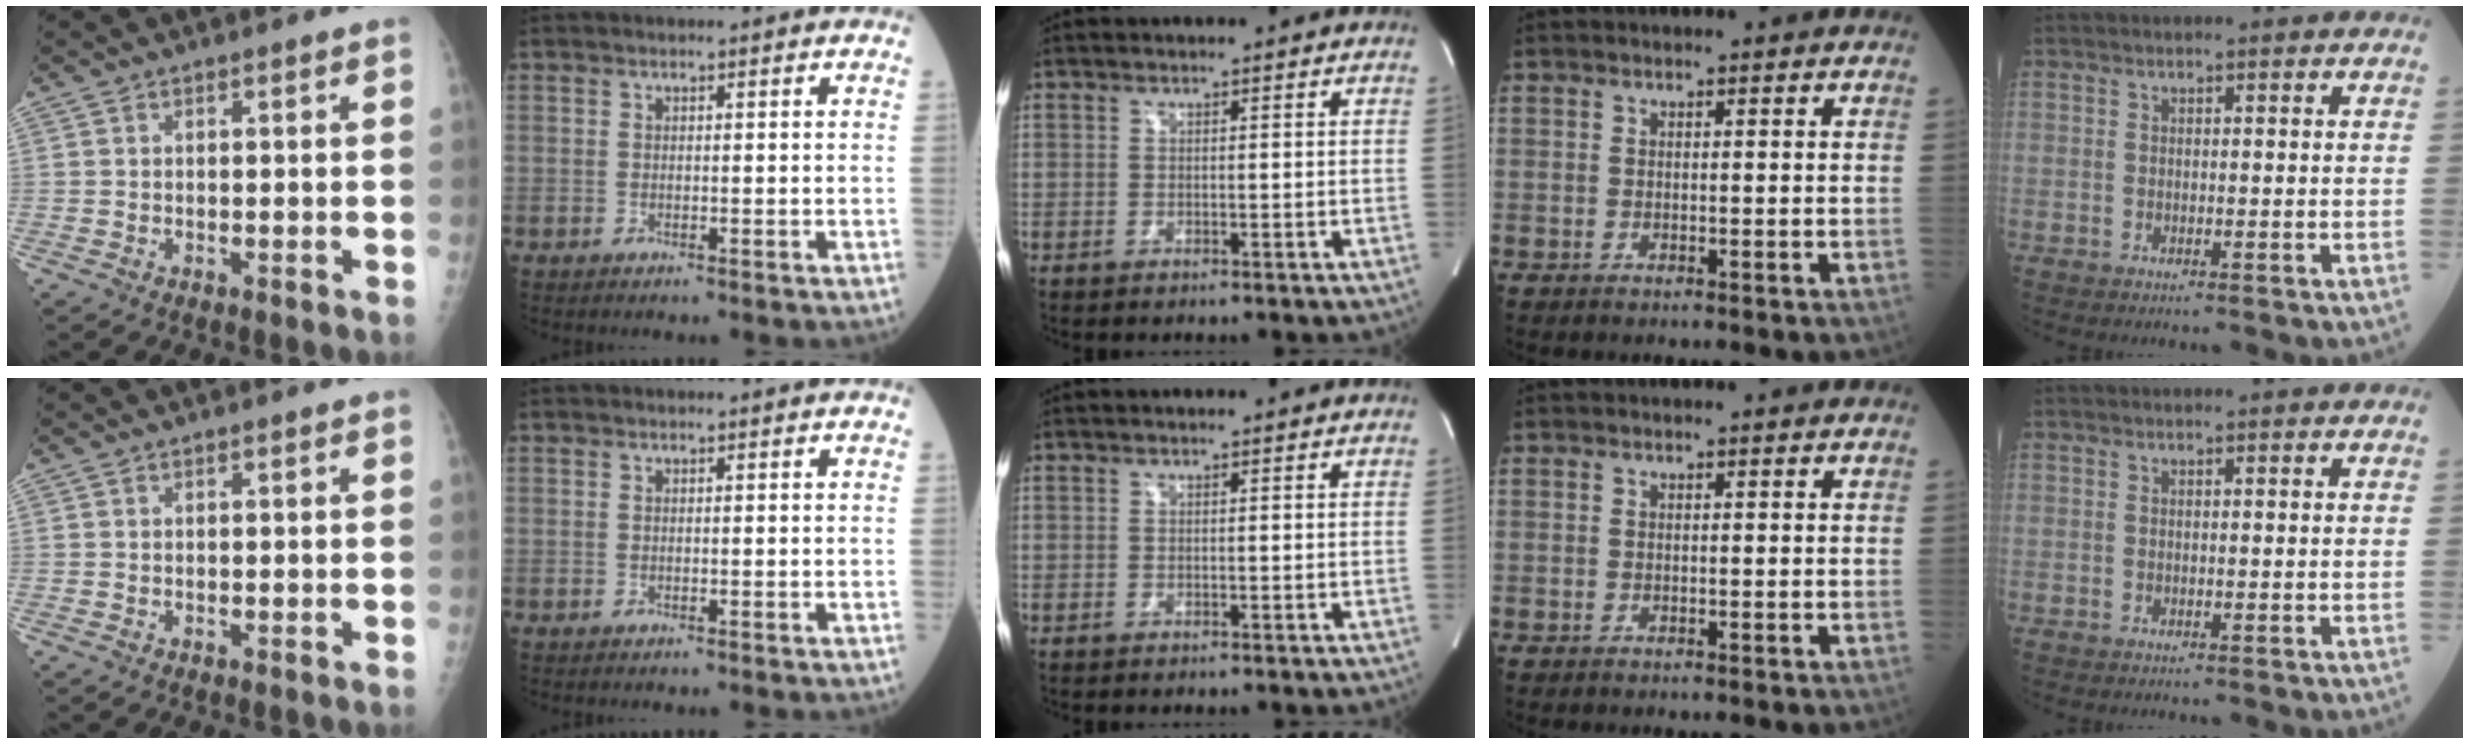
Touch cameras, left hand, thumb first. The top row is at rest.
{}